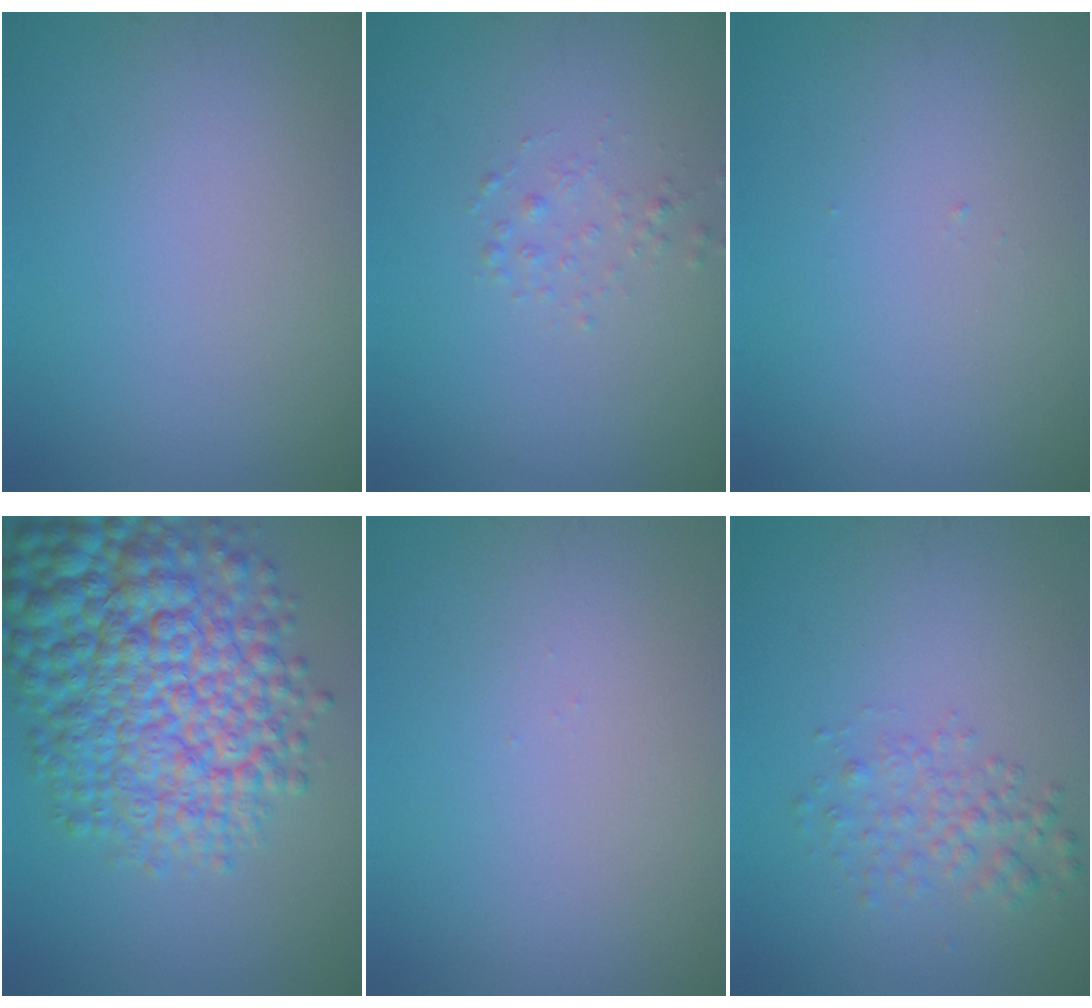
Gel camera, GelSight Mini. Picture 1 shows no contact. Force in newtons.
{"total": 0.9, "press": 0.9, "slide": 0.0}
{"total": 0.0}
{"total": 11.5, "press": 11.5, "slide": 0.3}
{"total": 0.0}
{"total": 2.4, "press": 2.4, "slide": 0.1}